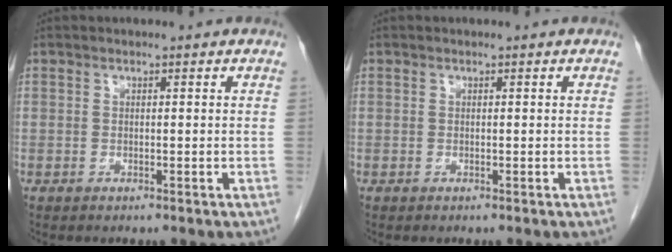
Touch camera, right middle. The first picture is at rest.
{"total": 0.0}